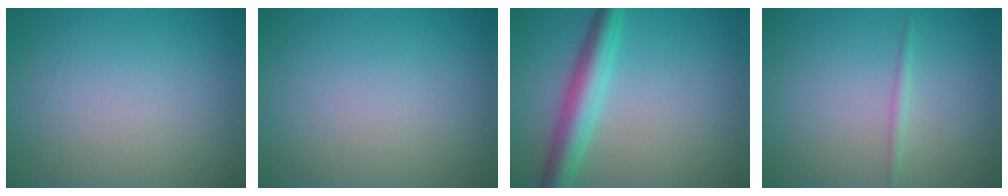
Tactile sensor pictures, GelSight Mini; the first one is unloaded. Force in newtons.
{"total": 0.0}
{"total": 4.7, "press": 4.7, "slide": 0.1}
{"total": 0.9, "press": 0.9, "slide": 0.1}